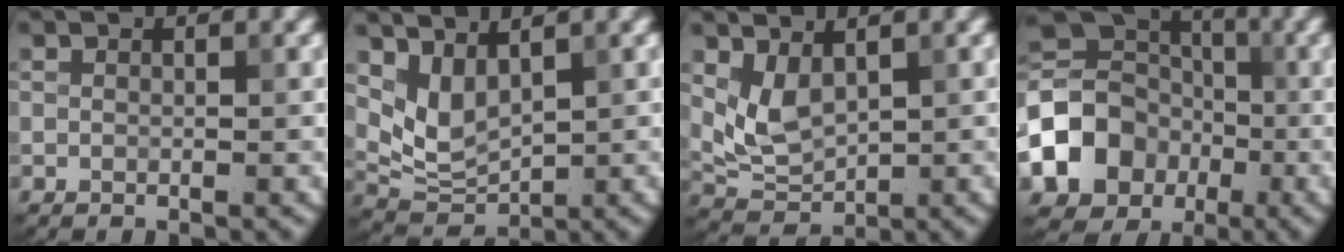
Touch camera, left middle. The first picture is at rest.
{"total": 3.6, "force": [2.1, 1.9, 2.3], "torque": [-0.055, -0.013, 0.051]}
{"total": 3.1, "force": [1.3, 1.7, 2.2], "torque": [-0.051, -0.008, 0.035]}
{"total": 8.9, "force": [-2.6, 7.3, 4.4], "torque": [-0.080, 0.003, -0.063]}